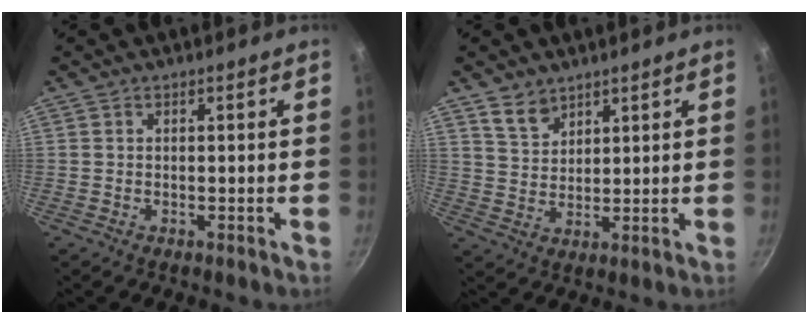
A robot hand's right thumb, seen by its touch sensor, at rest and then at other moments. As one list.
[{"total": 5.1, "force": [3.7, 3.0, 1.8], "torque": [-0.021, -0.017, 0.077]}]